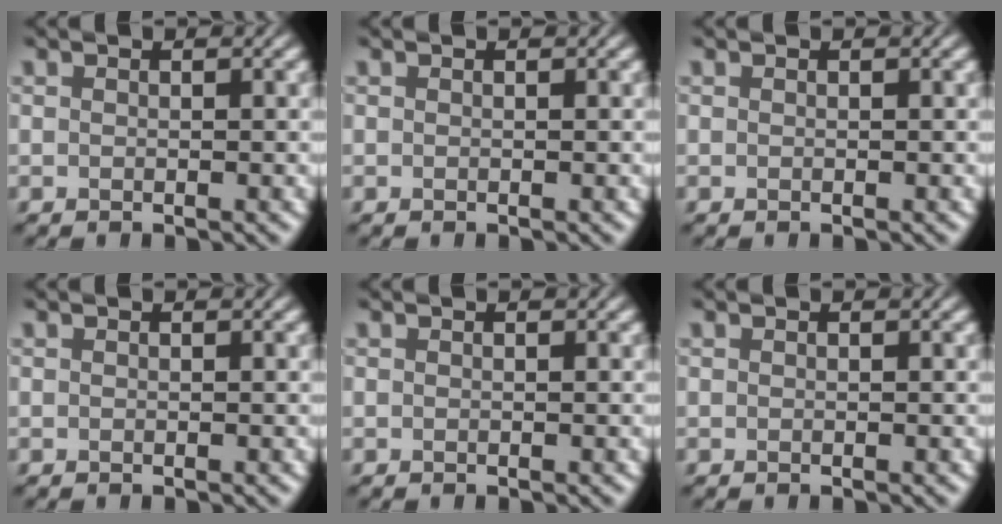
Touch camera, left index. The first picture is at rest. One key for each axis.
{"total": 0.0}
{"total": 0.0}
{"total": 0.0}
{"total": 0.0}
{"total": 0.0}